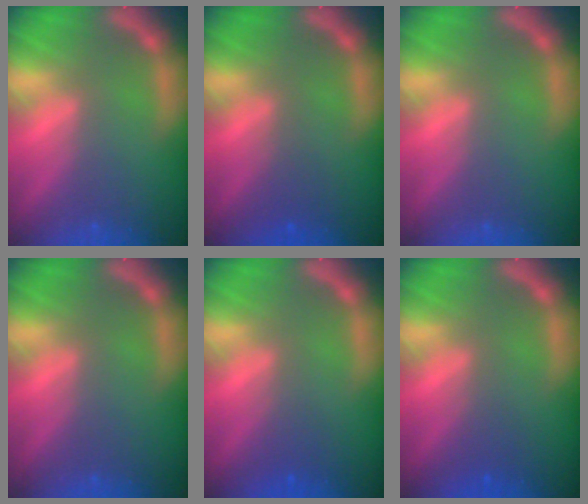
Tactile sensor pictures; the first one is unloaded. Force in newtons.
{"total": 1.5}
{"total": 0.0}
{"total": 0.0}
{"total": 1.5}
{"total": 1.5}